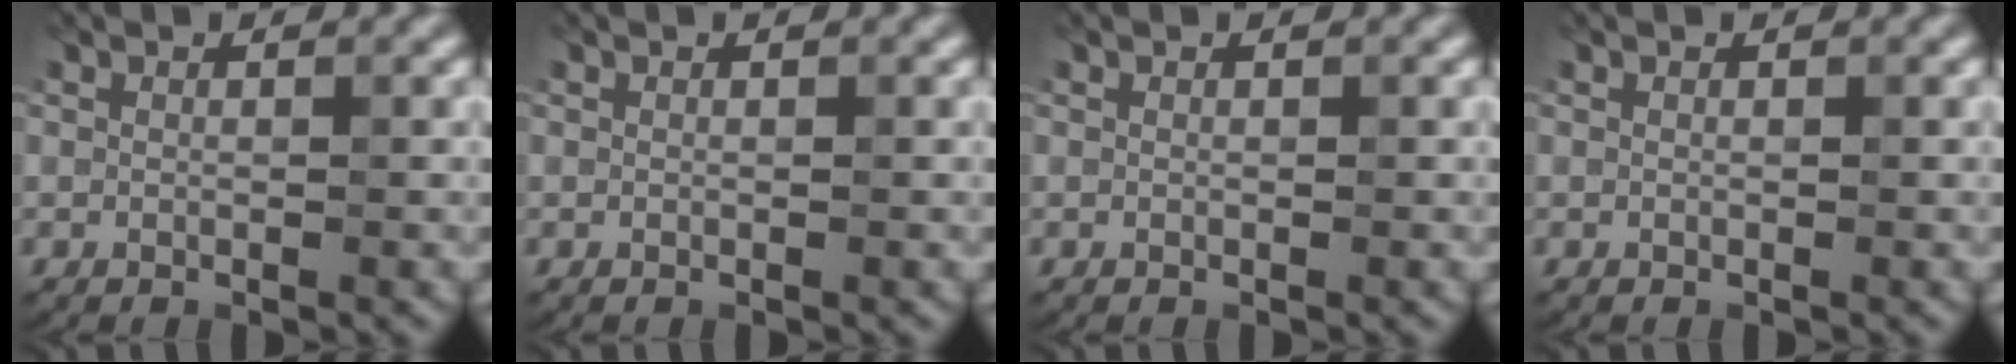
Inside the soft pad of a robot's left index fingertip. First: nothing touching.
{"total": 0.0}
{"total": 0.0}
{"total": 0.0}